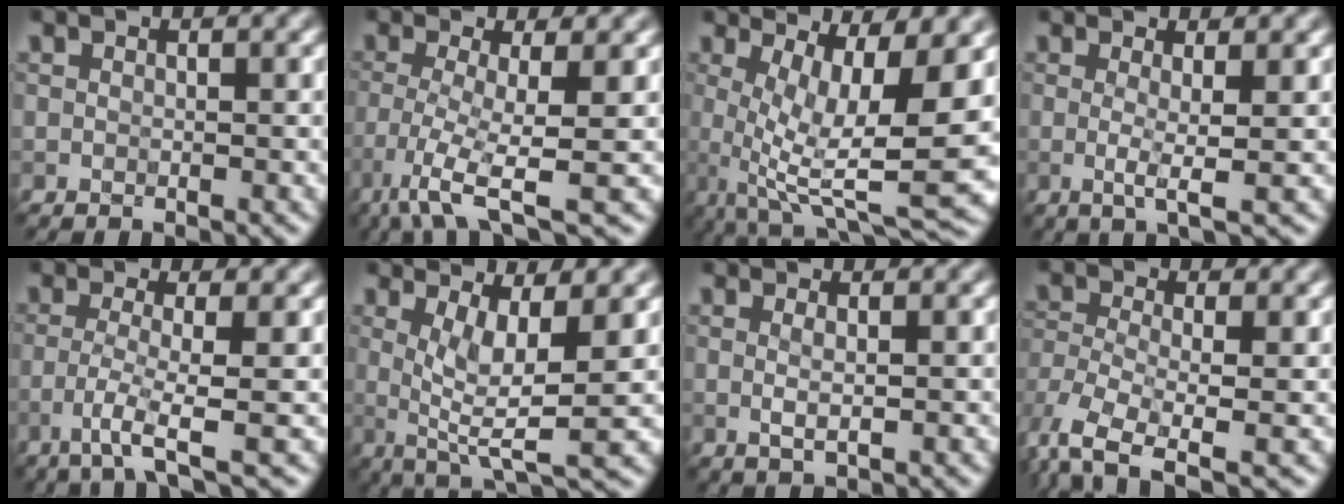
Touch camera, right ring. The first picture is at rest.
{"total": 6.0, "force": [-3.0, 1.0, 5.1], "torque": [-0.099, -0.008, -0.069]}
{"total": 9.9, "force": [0.9, 2.8, 9.5], "torque": [-0.152, -0.012, 0.019]}
{"total": 2.5, "force": [0.1, 0.3, 2.5], "torque": [-0.048, -0.006, -0.002]}
{"total": 3.5, "force": [-1.5, 0.2, 3.2], "torque": [-0.061, -0.003, -0.042]}
{"total": 5.5, "force": [0.9, 1.2, 5.3], "torque": [-0.091, -0.004, 0.017]}
{"total": 1.1, "force": [0.3, 0.2, 1.1], "torque": [-0.023, 0.000, 0.006]}
{"total": 5.0, "force": [-2.4, 2.4, 3.6], "torque": [-0.087, -0.010, -0.055]}